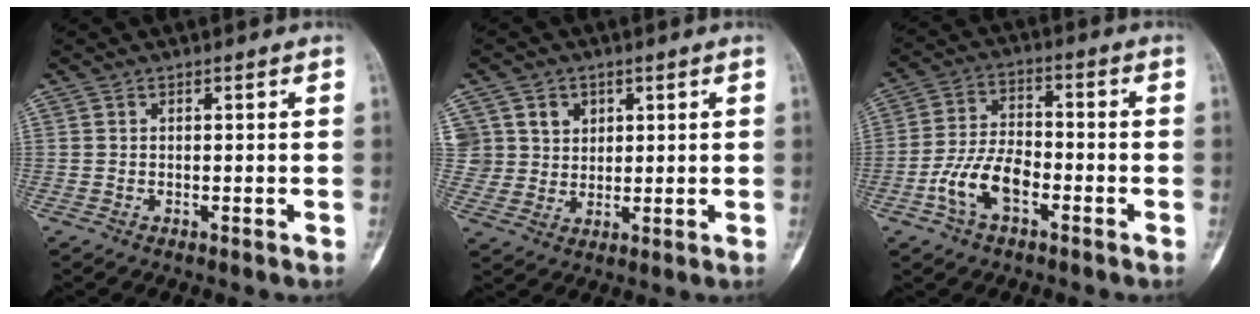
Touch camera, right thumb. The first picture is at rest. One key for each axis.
{"total": 7.3, "fx": 2.9, "fy": 6.5, "fz": 1.4, "tx": 0.004, "ty": -0.009, "tz": 0.058}
{"total": 9.7, "fx": -4.0, "fy": 5.2, "fz": 7.1, "tx": -0.135, "ty": 0.033, "tz": -0.078}